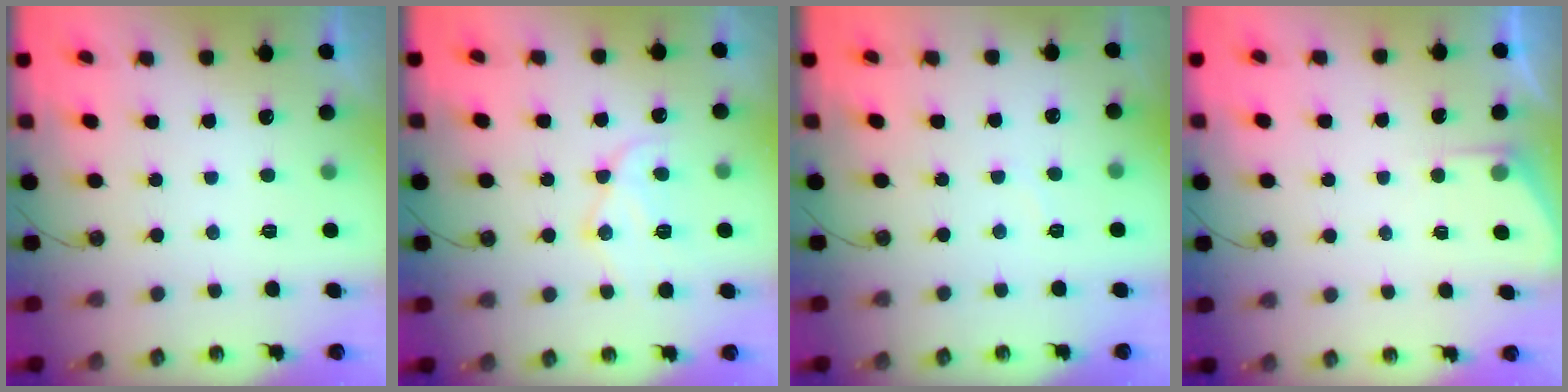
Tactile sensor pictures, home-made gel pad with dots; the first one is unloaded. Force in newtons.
{"total": 13.5, "press": 13.5, "slide": 1.0}
{"total": 2.7, "press": 2.7, "slide": 0.4}
{"total": 3.0, "press": 2.9, "slide": 0.4}